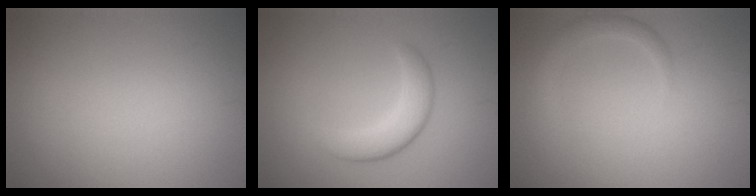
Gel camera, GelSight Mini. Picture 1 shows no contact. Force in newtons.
{"total": 3.6, "press": 3.6, "slide": 0.2}
{"total": 1.8, "press": 1.8, "slide": 0.1}